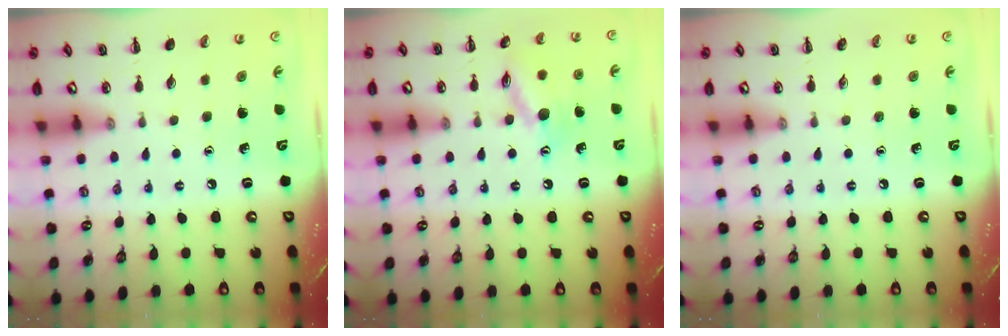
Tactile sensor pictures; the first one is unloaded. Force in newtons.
{"total": 12.4, "press": 12.4, "slide": 1.1}
{"total": 0.0}